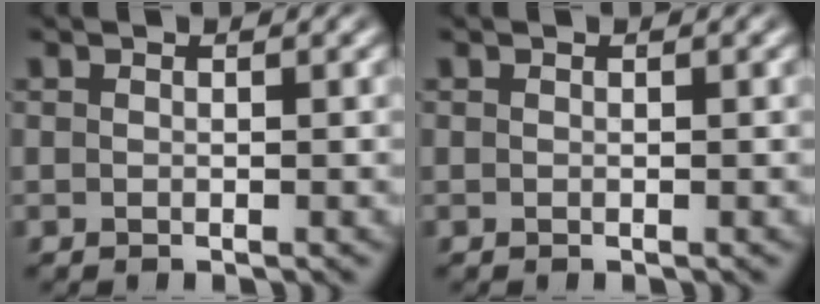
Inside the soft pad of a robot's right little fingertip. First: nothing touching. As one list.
[{"total": 0.0}]